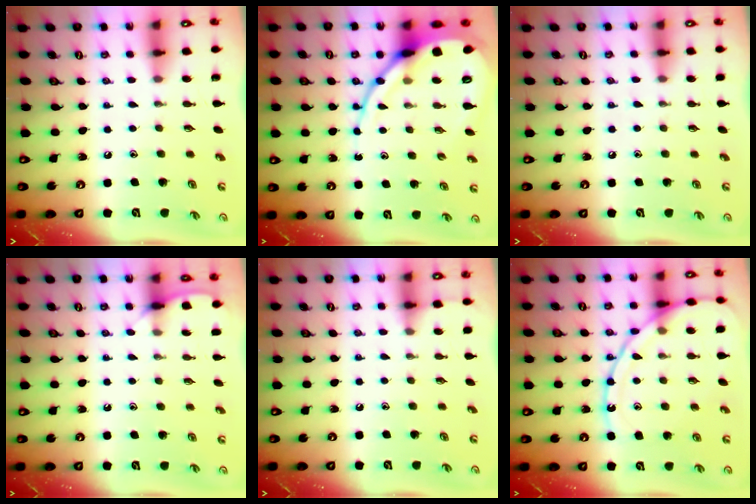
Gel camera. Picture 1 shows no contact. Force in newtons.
{"total": 14.0, "press": 13.9, "slide": 1.6}
{"total": 3.5, "press": 3.5, "slide": 0.5}
{"total": 5.6, "press": 5.5, "slide": 0.6}
{"total": 2.9, "press": 2.9, "slide": 0.4}
{"total": 13.7, "press": 13.6, "slide": 1.2}